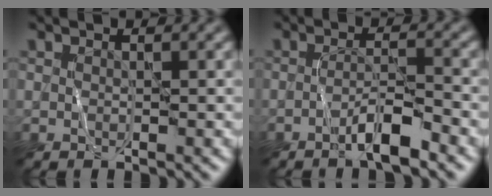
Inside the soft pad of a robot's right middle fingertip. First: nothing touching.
{"total": 2.9, "force": [-1.9, 0.2, 2.2], "torque": [-0.039, 0.012, -0.040]}